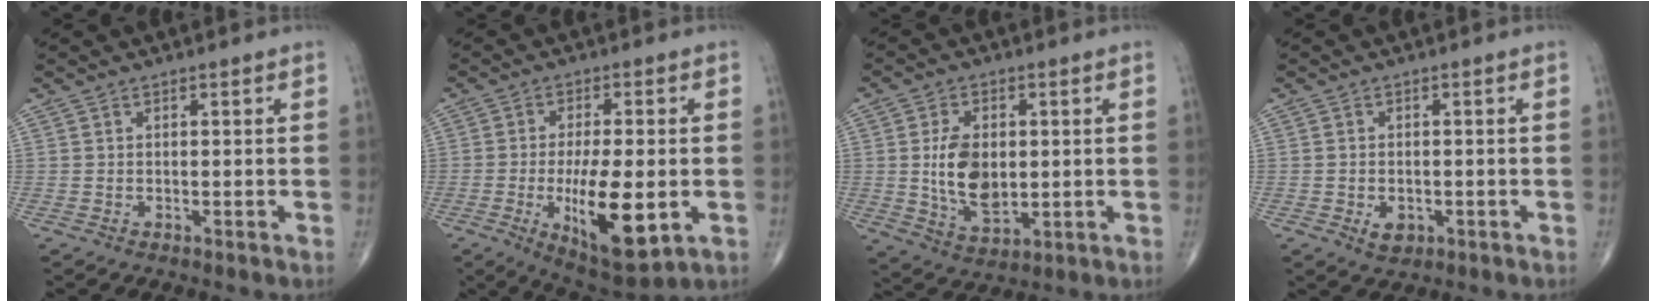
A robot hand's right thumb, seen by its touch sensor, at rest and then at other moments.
{"total": 15.0, "force": [-3.4, 5.4, 13.6], "torque": [-0.215, -0.013, -0.043]}
{"total": 10.9, "force": [0.5, 6.6, 8.6], "torque": [-0.142, -0.012, 0.019]}
{"total": 3.0, "force": [-1.0, 2.1, 1.9], "torque": [-0.022, 0.000, -0.009]}